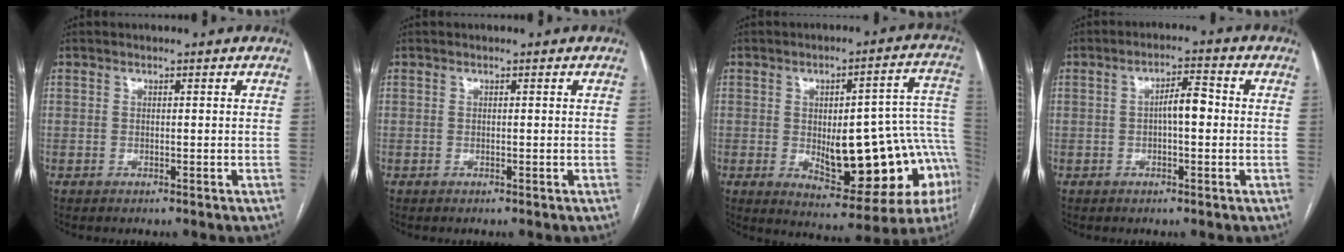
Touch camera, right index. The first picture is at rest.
{"total": 0.0}
{"total": 20.9, "force": [-4.0, 6.8, 19.4], "torque": [-0.175, 0.032, -0.027]}
{"total": 4.2, "force": [-0.2, 1.2, 4.1], "torque": [-0.066, 0.015, -0.004]}